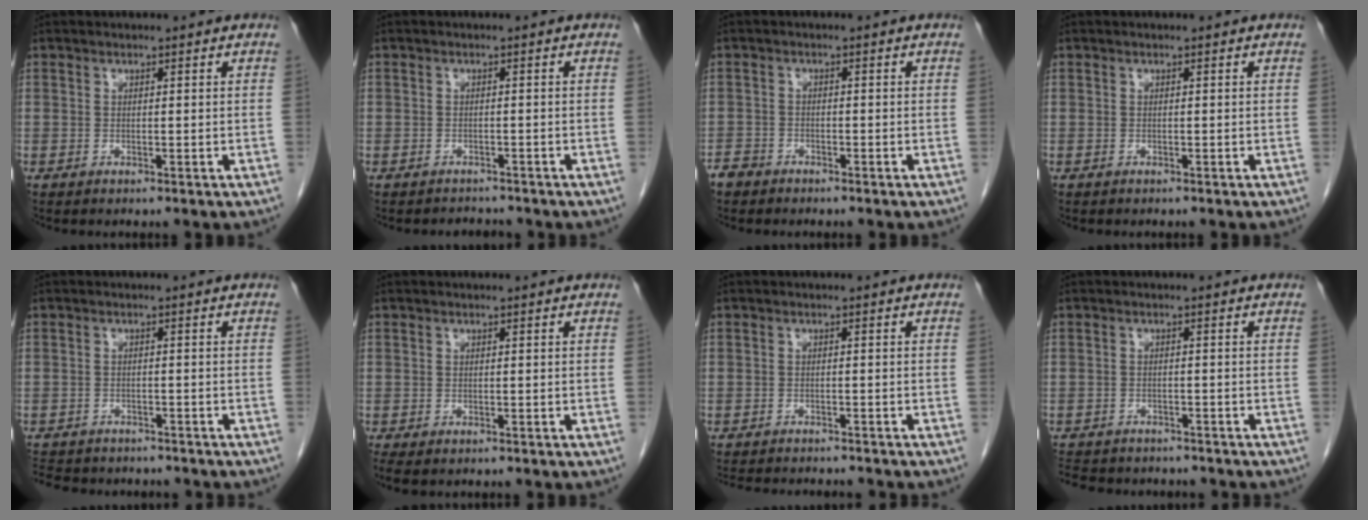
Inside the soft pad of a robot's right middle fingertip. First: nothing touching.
{"total": 1.9, "force": [-1.6, 0.7, -0.6], "torque": [-0.001, -0.004, -0.027]}
{"total": 2.4, "force": [-2.1, 1.1, 0.3], "torque": [-0.011, 0.002, -0.039]}
{"total": 0.0}
{"total": 10.7, "force": [-9.4, 3.9, 3.5], "torque": [-0.082, -0.002, -0.121]}
{"total": 3.3, "force": [-2.5, 1.4, 1.6], "torque": [-0.029, -0.011, -0.036]}
{"total": 9.5, "force": [-8.8, 1.7, 3.1], "torque": [-0.052, -0.005, -0.116]}
{"total": 10.9, "force": [-9.6, 4.0, 3.4], "torque": [-0.081, -0.001, -0.123]}